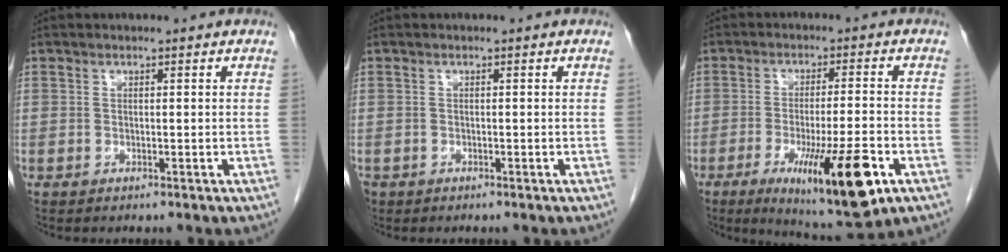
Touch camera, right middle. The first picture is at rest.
{"total": 1.0, "force": [-0.6, 0.8, 0.2], "torque": [-0.012, 0.002, -0.008]}
{"total": 14.5, "force": [-6.2, 1.6, 13.0], "torque": [-0.198, -0.032, -0.088]}